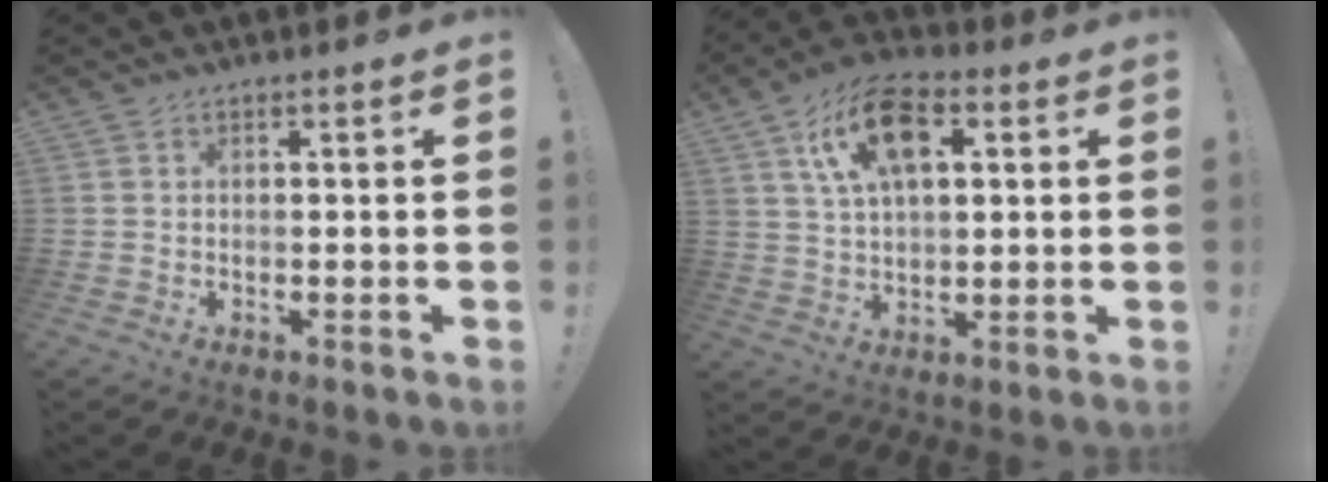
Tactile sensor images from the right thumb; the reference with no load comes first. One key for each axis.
{"total": 14.7, "fx": 5.5, "fy": 8.2, "fz": 10.8, "tx": -0.170, "ty": 0.003, "tz": 0.100}